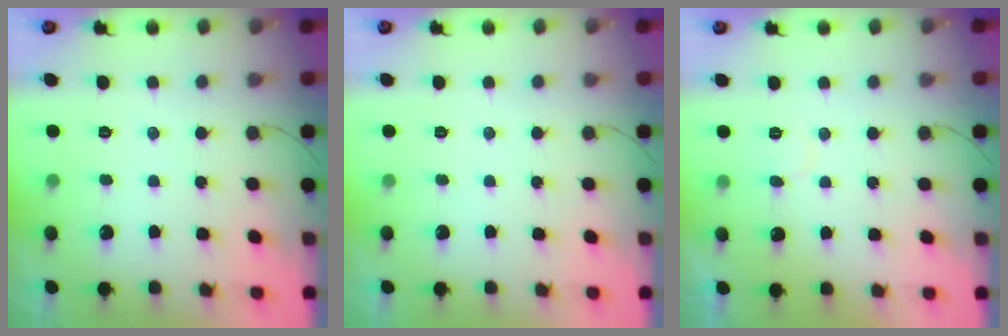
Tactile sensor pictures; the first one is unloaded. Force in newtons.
{"total": 0.0}
{"total": 3.8, "press": 3.8, "slide": 0.3}